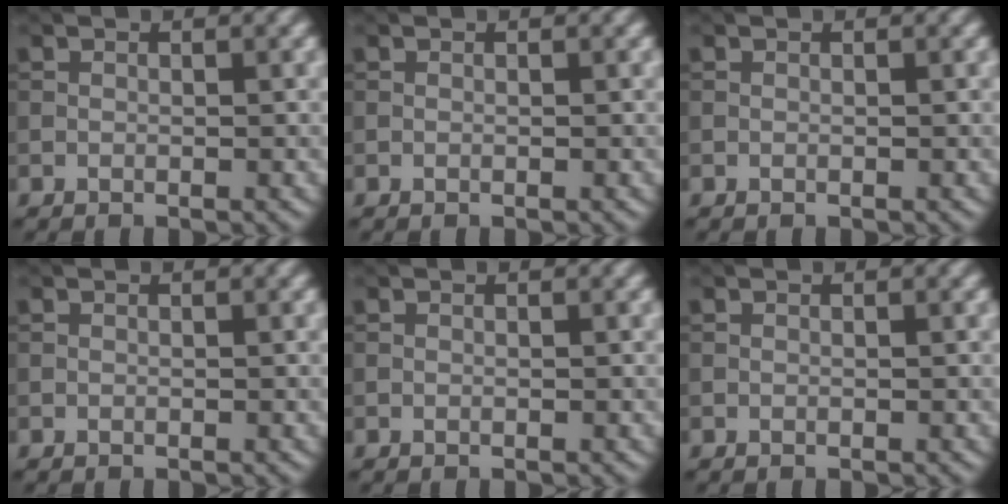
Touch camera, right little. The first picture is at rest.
{"total": 0.0}
{"total": 0.0}
{"total": 0.0}
{"total": 0.0}
{"total": 0.0}